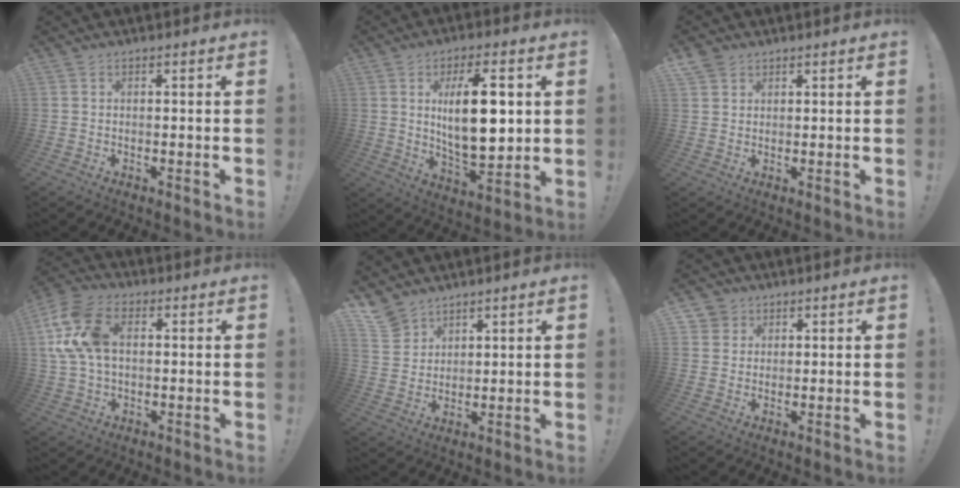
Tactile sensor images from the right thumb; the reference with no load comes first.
{"total": 17.5, "force": [3.4, 7.1, 15.7], "torque": [-0.255, -0.010, 0.042]}
{"total": 3.3, "force": [2.4, 2.2, 0.6], "torque": [-0.004, -0.013, 0.043]}
{"total": 14.1, "force": [2.5, 9.3, 10.4], "torque": [-0.212, 0.009, 0.051]}
{"total": 6.9, "force": [5.6, 3.8, 1.0], "torque": [-0.025, -0.044, 0.111]}
{"total": 3.5, "force": [1.7, 3.1, 0.2], "torque": [0.000, -0.008, 0.032]}